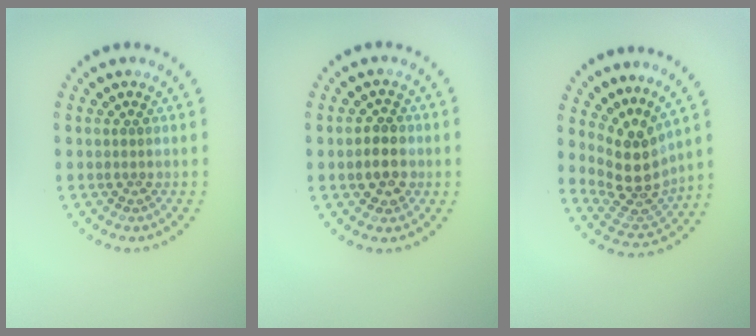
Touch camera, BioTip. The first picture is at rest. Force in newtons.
{"total": 2.8, "press": 2.8, "slide": 0.6}
{"total": 4.4, "press": 3.3, "slide": 3.0}